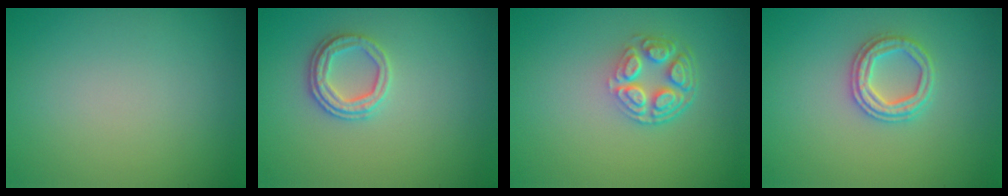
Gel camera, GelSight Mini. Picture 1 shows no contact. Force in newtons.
{"total": 2.6, "press": 2.4, "slide": 0.8}
{"total": 4.3, "press": 3.1, "slide": 2.9}
{"total": 2.4, "press": 2.4, "slide": 0.3}